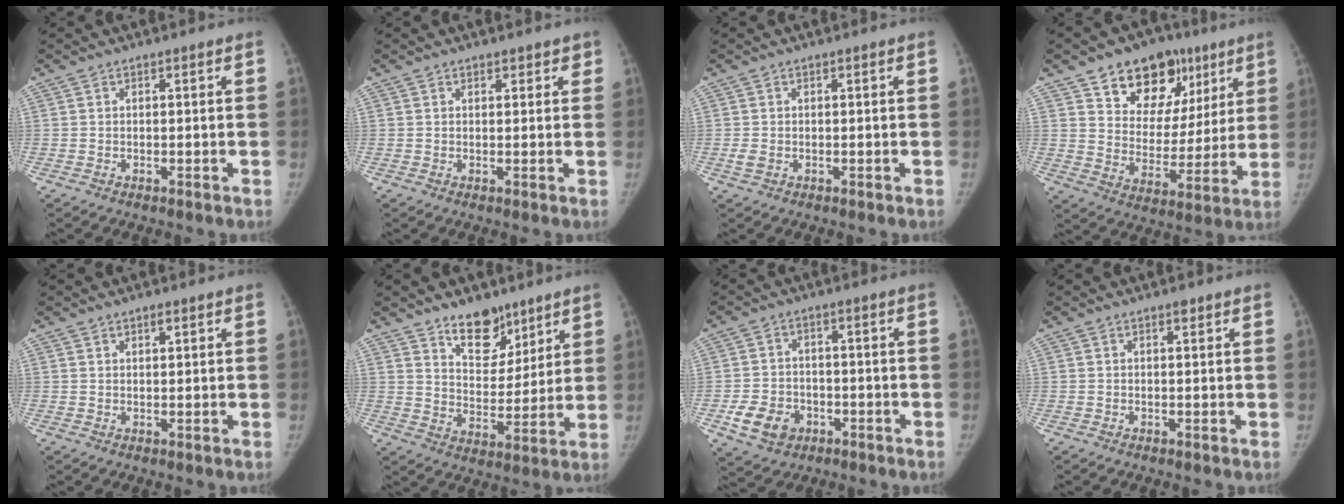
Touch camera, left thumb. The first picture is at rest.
{"total": 1.8, "force": [1.3, 1.2, 0.5], "torque": [0.017, -0.006, 0.012]}
{"total": 1.5, "force": [-0.2, 1.1, 0.9], "torque": [-0.020, -0.002, -0.003]}
{"total": 18.3, "force": [10.3, 12.4, 8.6], "torque": [-0.065, -0.032, 0.160]}
{"total": 1.4, "force": [1.0, 0.7, 0.8], "torque": [-0.005, -0.005, 0.014]}
{"total": 11.0, "force": [8.0, 6.1, 4.6], "torque": [-0.038, -0.058, 0.138]}
{"total": 7.7, "force": [-3.0, 6.1, 3.6], "torque": [-0.050, 0.016, -0.045]}
{"total": 0.8, "force": [0.5, 0.4, 0.5], "torque": [-0.005, -0.002, 0.007]}